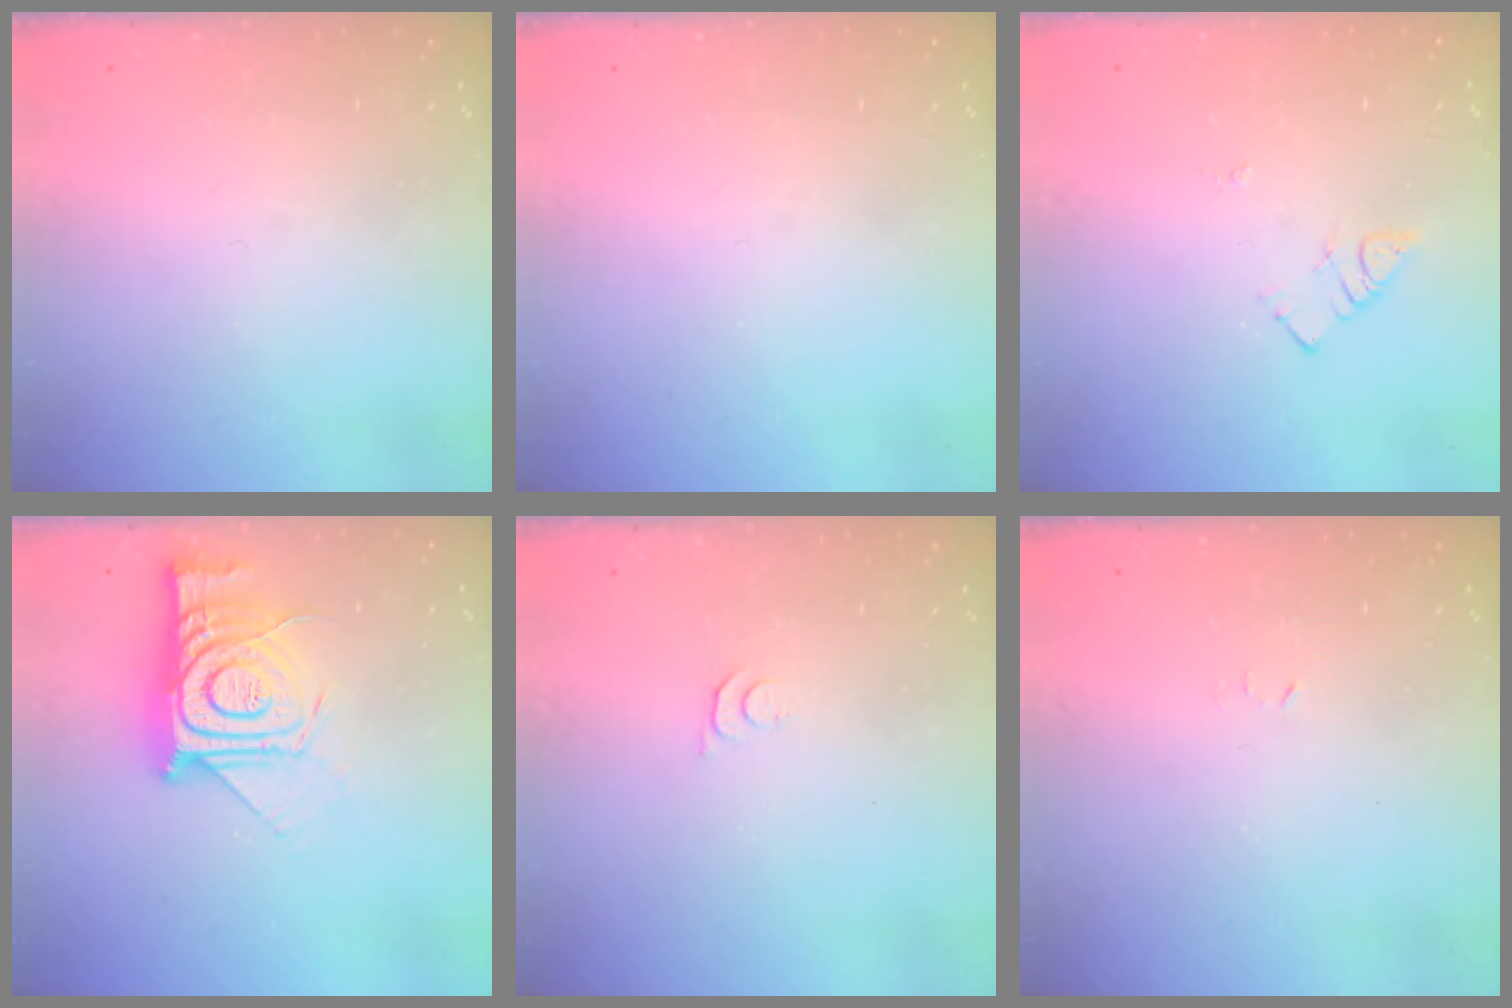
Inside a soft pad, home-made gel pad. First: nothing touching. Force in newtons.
{"total": 0.0}
{"total": 3.9, "press": 3.8, "slide": 0.5}
{"total": 15.2, "press": 15.1, "slide": 1.1}
{"total": 4.1, "press": 4.0, "slide": 0.6}
{"total": 2.4, "press": 2.4, "slide": 0.4}